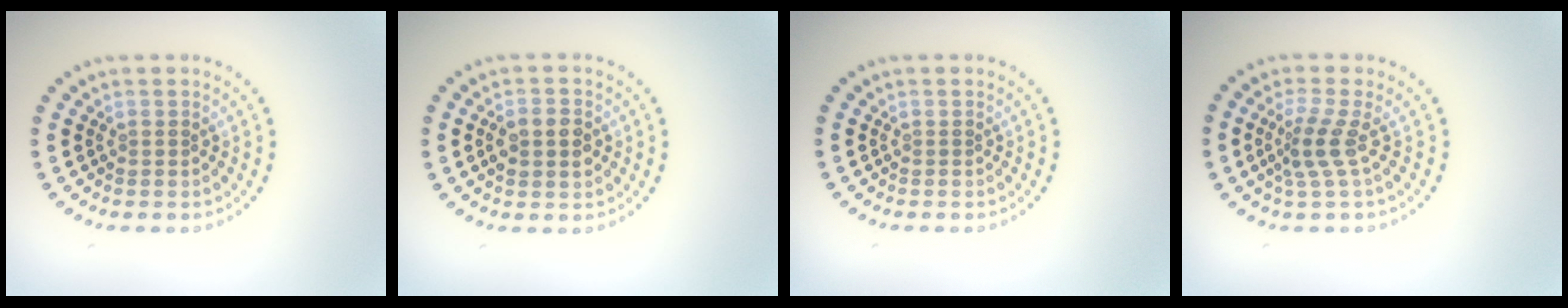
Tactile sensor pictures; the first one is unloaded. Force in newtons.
{"total": 2.9, "press": 2.9, "slide": 0.0}
{"total": 0.0}
{"total": 2.5, "press": 1.8, "slide": 1.8}